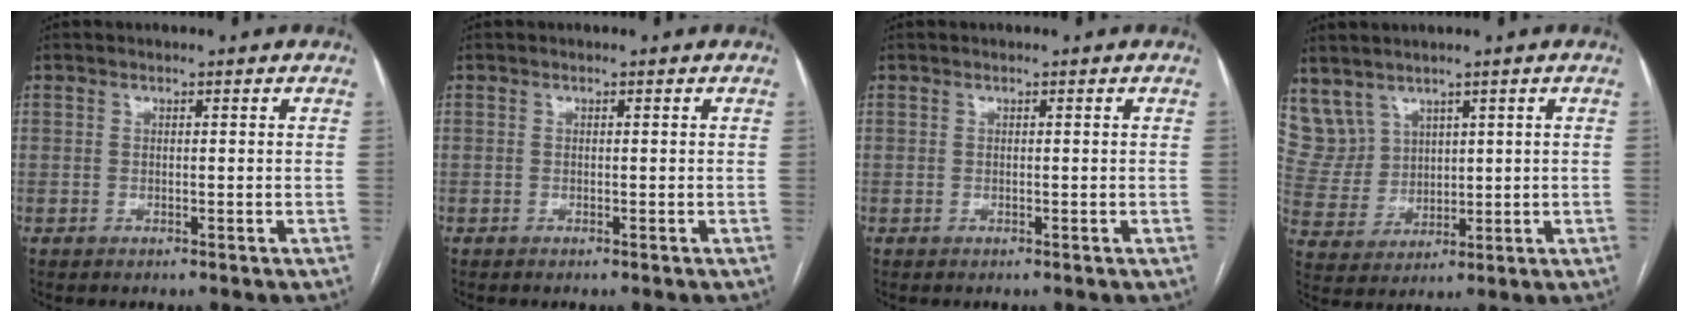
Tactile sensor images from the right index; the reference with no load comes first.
{"total": 0.0}
{"total": 0.0}
{"total": 7.2, "force": [4.9, 5.2, 0.7], "torque": [-0.030, 0.025, 0.120]}